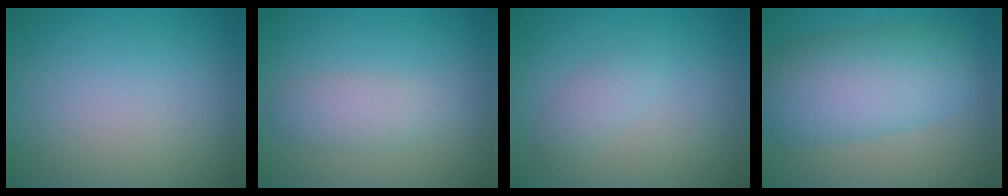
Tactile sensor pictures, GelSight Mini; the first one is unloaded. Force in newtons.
{"total": 2.0, "press": 2.0, "slide": 0.0}
{"total": 1.4, "press": 1.4, "slide": 0.1}
{"total": 8.0, "press": 8.0, "slide": 0.5}